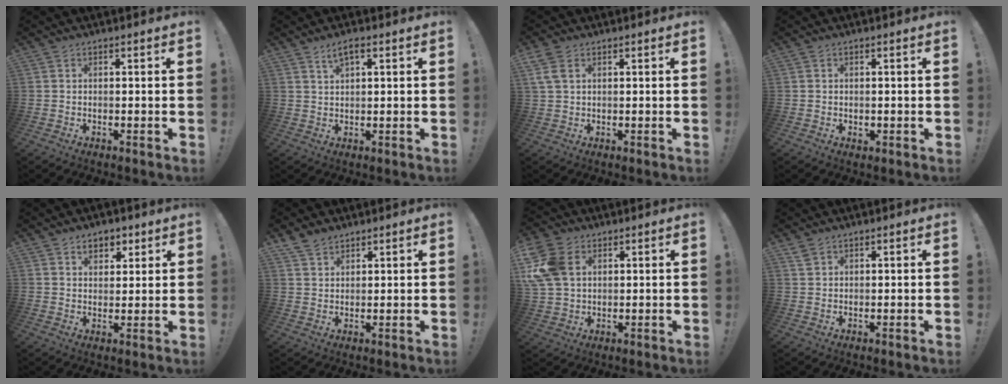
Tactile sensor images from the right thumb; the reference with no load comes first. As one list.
[{"total": 3.4, "force": [2.0, 1.2, 2.6], "torque": [-0.046, -0.004, 0.034]}, {"total": 4.3, "force": [2.0, 2.4, 3.0], "torque": [-0.066, 0.002, 0.038]}, {"total": 0.6, "force": [0.3, 0.6, 0.1], "torque": [0.006, -0.002, 0.004]}, {"total": 5.5, "force": [3.1, 4.0, 2.2], "torque": [-0.018, -0.015, 0.055]}, {"total": 4.4, "force": [3.5, 2.3, 1.2], "torque": [-0.019, -0.021, 0.067]}, {"total": 13.2, "force": [3.7, 9.3, 8.5], "torque": [-0.166, 0.001, 0.076]}, {"total": 2.1, "force": [1.5, 0.9, 1.1], "torque": [-0.019, -0.004, 0.029]}]